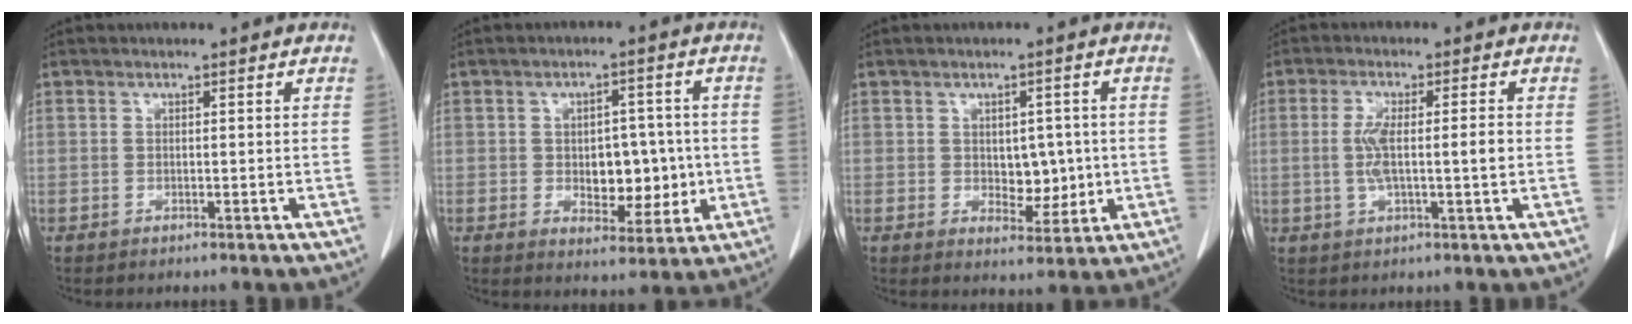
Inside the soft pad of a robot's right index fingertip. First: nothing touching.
{"total": 8.8, "force": [-0.6, 5.1, 7.1], "torque": [-0.096, 0.012, 0.002]}
{"total": 5.9, "force": [0.0, 3.7, 4.6], "torque": [-0.060, 0.005, 0.014]}
{"total": 6.4, "force": [-0.3, 1.2, 6.3], "torque": [-0.126, 0.006, -0.004]}